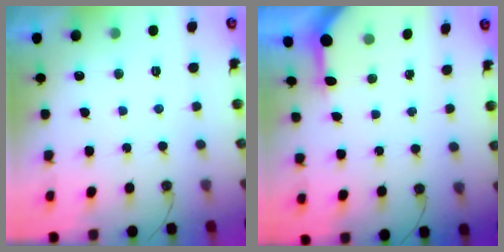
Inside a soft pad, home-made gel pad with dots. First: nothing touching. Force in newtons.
{"total": 3.3, "press": 3.3, "slide": 0.4}